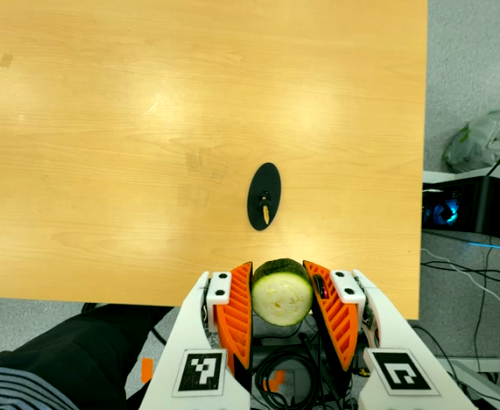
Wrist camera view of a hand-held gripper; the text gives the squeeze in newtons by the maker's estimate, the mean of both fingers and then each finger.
{"total": 12.7, "left": 11.9, "right": 13.5}